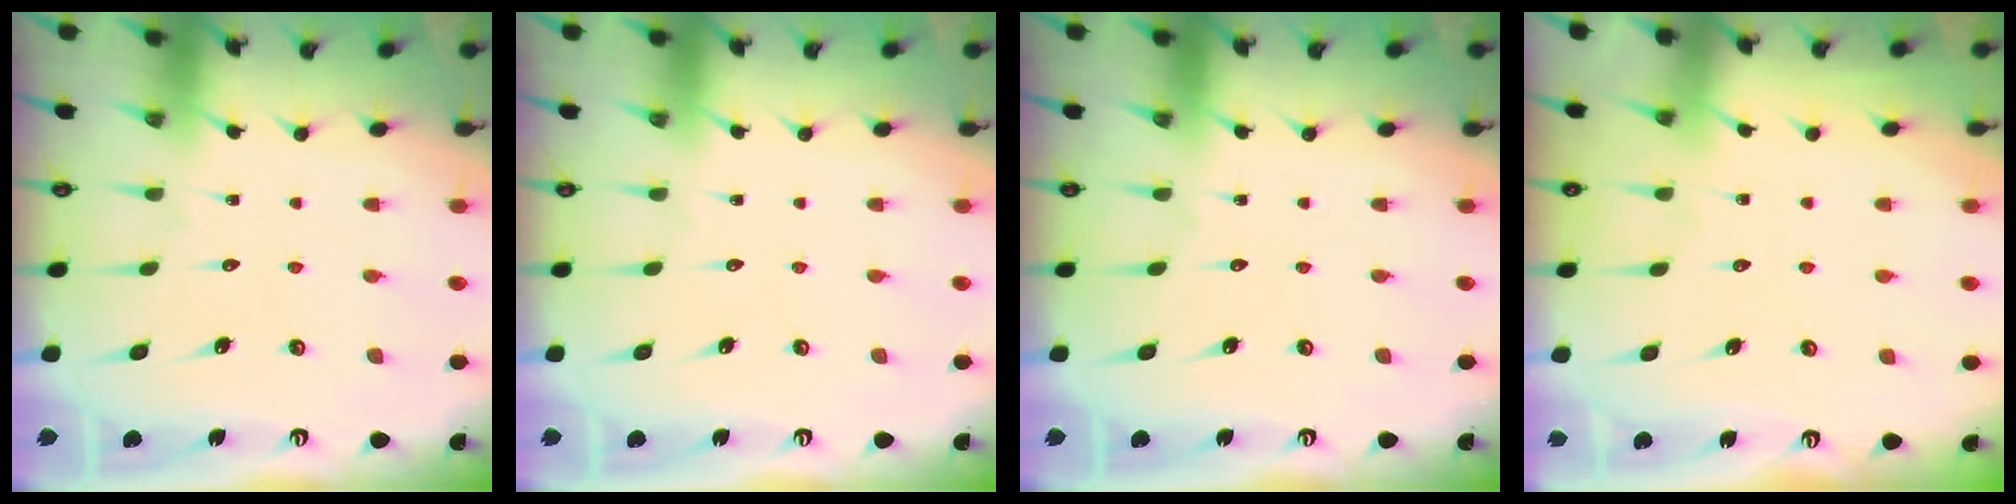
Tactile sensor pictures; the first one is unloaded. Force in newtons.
{"total": 0.0}
{"total": 0.0}
{"total": 2.6, "press": 2.5, "slide": 0.4}